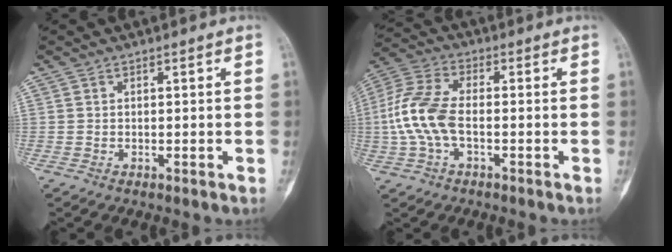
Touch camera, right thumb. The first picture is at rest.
{"total": 10.9, "force": [-1.4, 5.7, 9.2], "torque": [-0.215, 0.026, -0.034]}